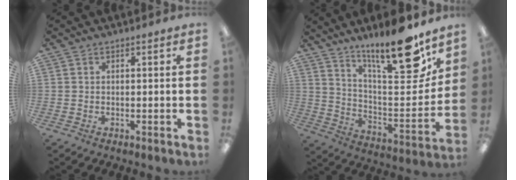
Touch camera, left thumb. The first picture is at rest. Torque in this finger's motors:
{"motor_torque": [0.74, 0.06, 1.33, -1.44, 0.09]}